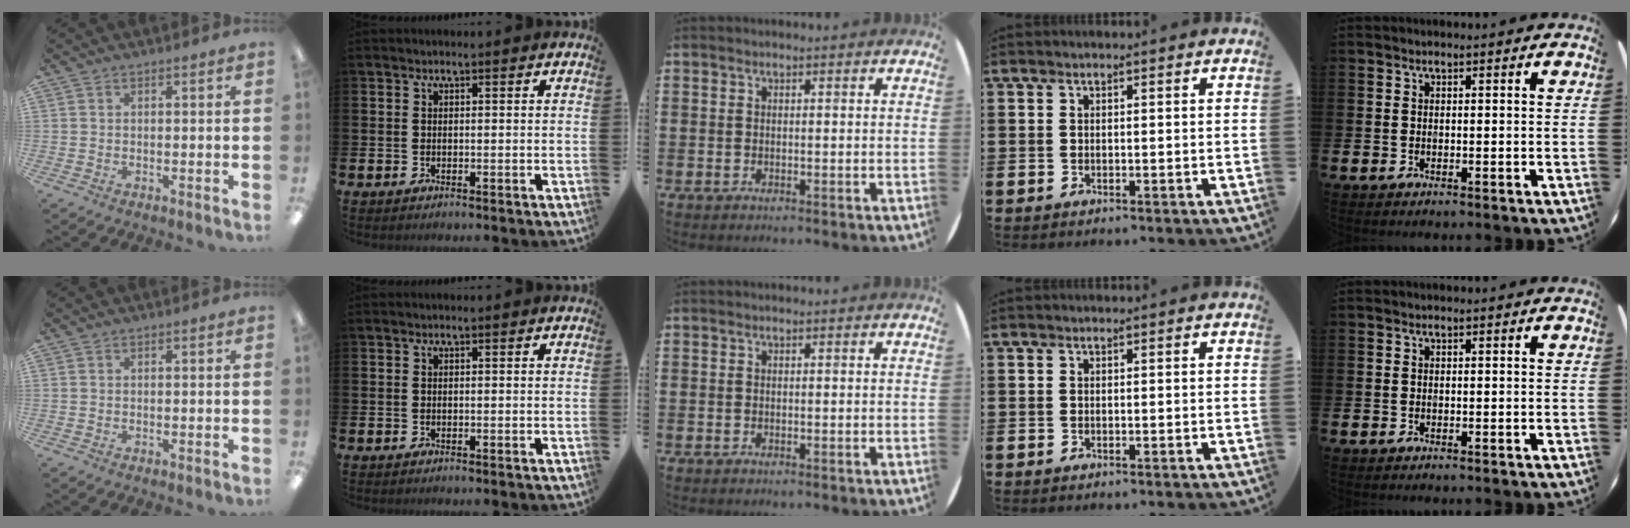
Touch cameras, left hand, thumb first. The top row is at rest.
{}